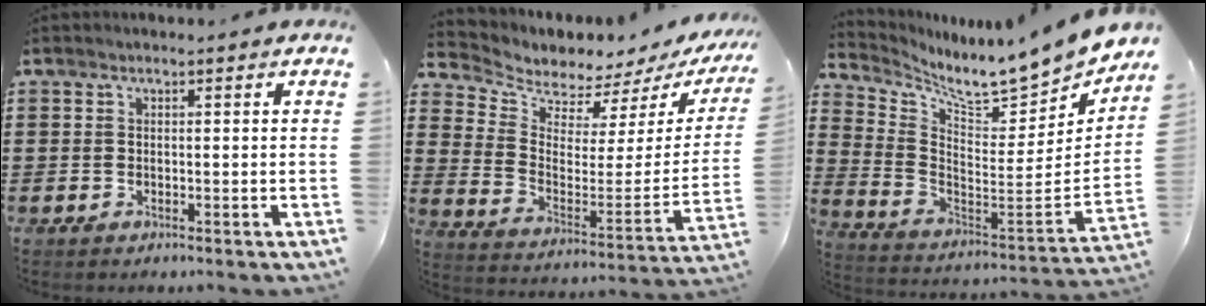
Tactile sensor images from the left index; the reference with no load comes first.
{"total": 3.9, "force": [3.8, 0.9, -0.3], "torque": [-0.027, -0.049, 0.059]}
{"total": 8.2, "force": [7.7, 0.4, 2.7], "torque": [-0.079, -0.082, 0.125]}